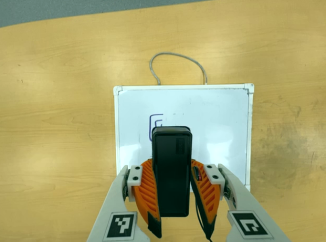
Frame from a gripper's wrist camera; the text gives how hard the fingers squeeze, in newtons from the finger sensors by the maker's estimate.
{"total": 8.2, "left": 6.7, "right": 9.6}